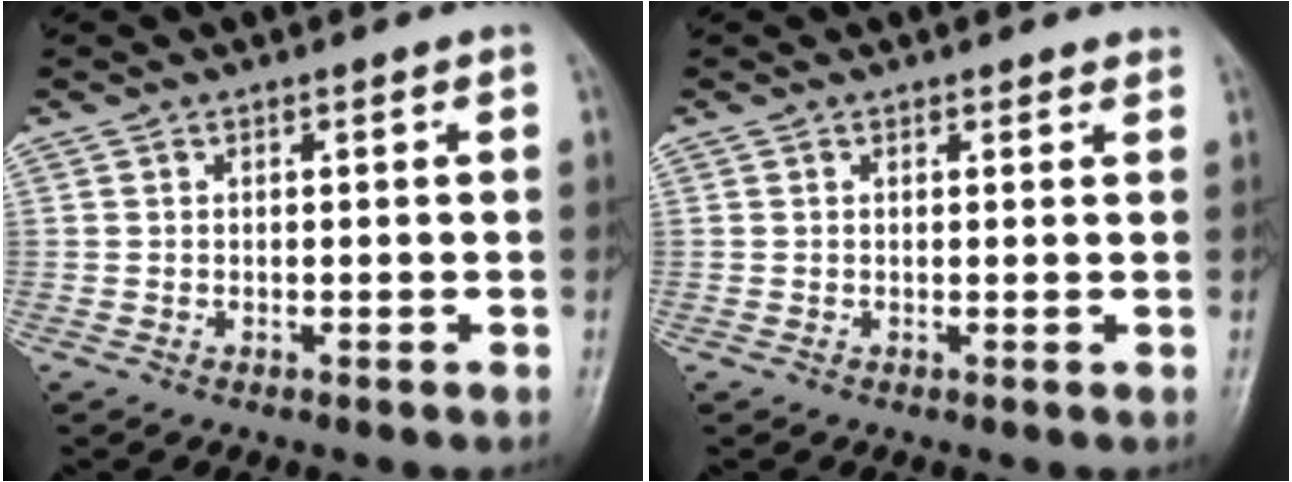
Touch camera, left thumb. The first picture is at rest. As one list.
[{"total": 1.4, "force": [1.2, 0.6, 0.4], "torque": [0.004, -0.002, 0.011]}]